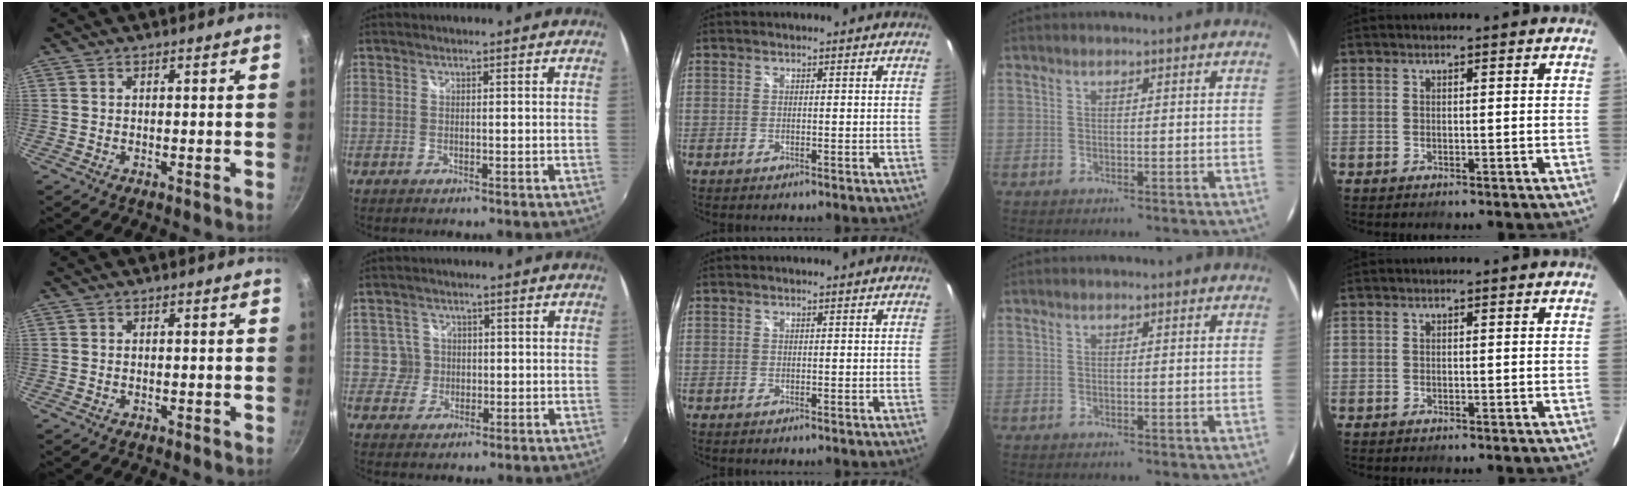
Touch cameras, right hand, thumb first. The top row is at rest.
{"index": {"total": 3.4, "force": [-0.2, 3.4, -0.1], "torque": [0.011, 0.014, -0.003]}}